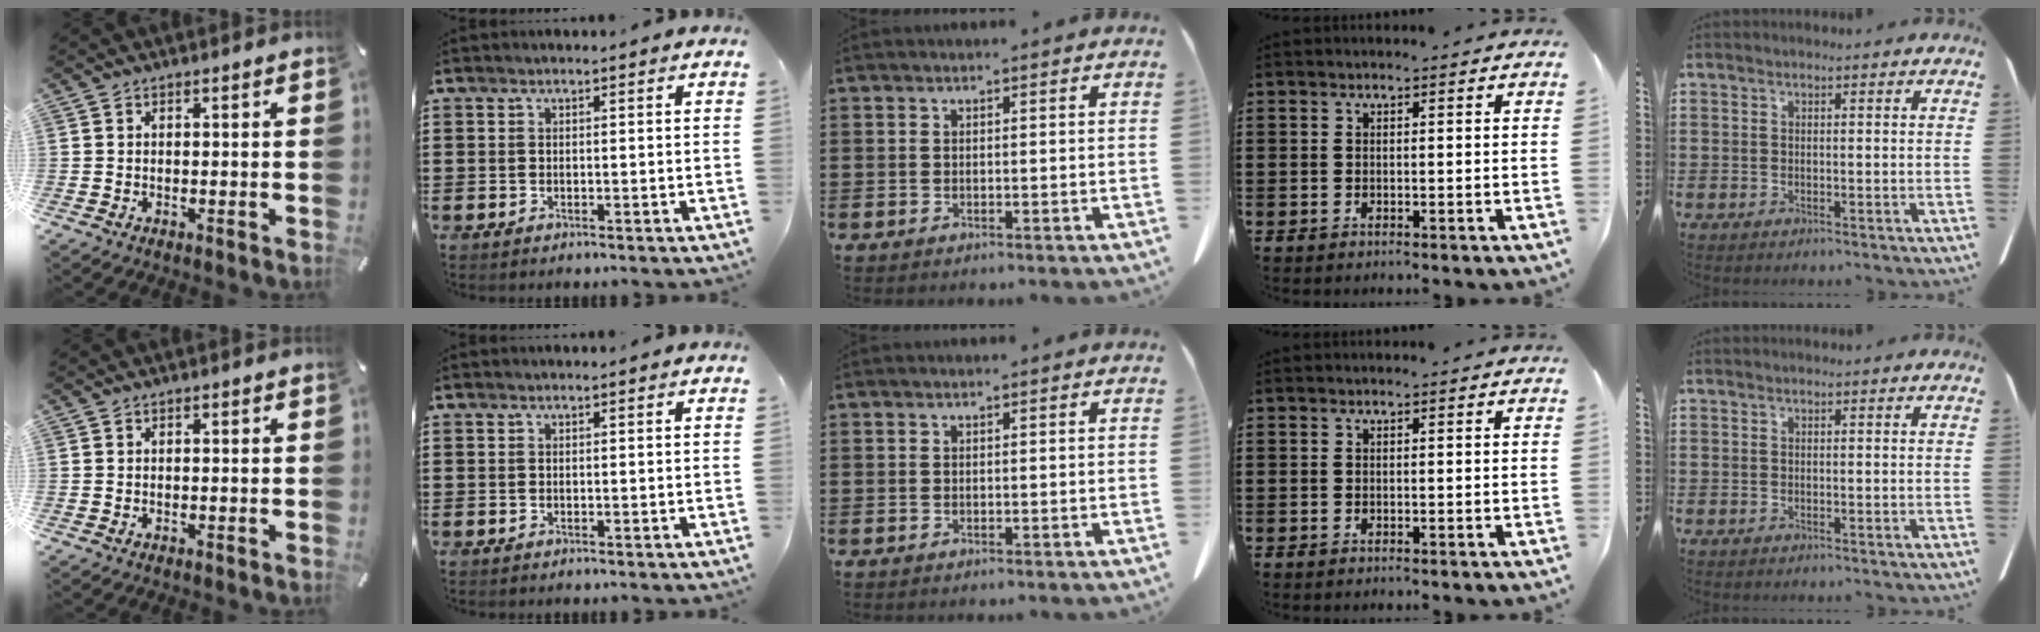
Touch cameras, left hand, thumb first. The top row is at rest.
{}